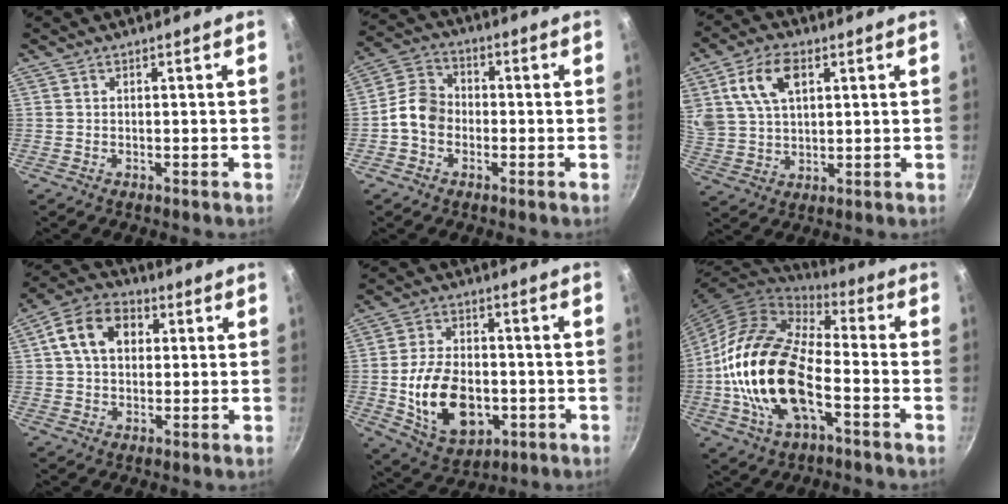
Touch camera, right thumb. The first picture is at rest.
{"total": 7.6, "force": [-1.7, 6.1, 4.3], "torque": [-0.055, 0.026, -0.050]}
{"total": 11.5, "force": [4.5, 7.0, 8.1], "torque": [-0.142, -0.006, 0.086]}
{"total": 11.5, "force": [2.8, 8.3, 7.4], "torque": [-0.107, 0.019, 0.031]}
{"total": 16.4, "force": [-3.1, 10.8, 12.0], "torque": [-0.192, 0.011, -0.037]}
{"total": 22.1, "force": [-5.3, 12.0, 17.9], "torque": [-0.330, 0.036, -0.112]}